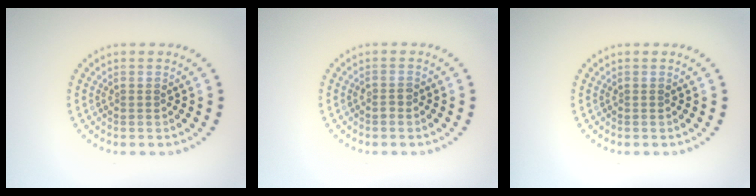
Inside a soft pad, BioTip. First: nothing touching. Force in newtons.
{"total": 0.8, "press": 0.6, "slide": 0.4}
{"total": 0.0}